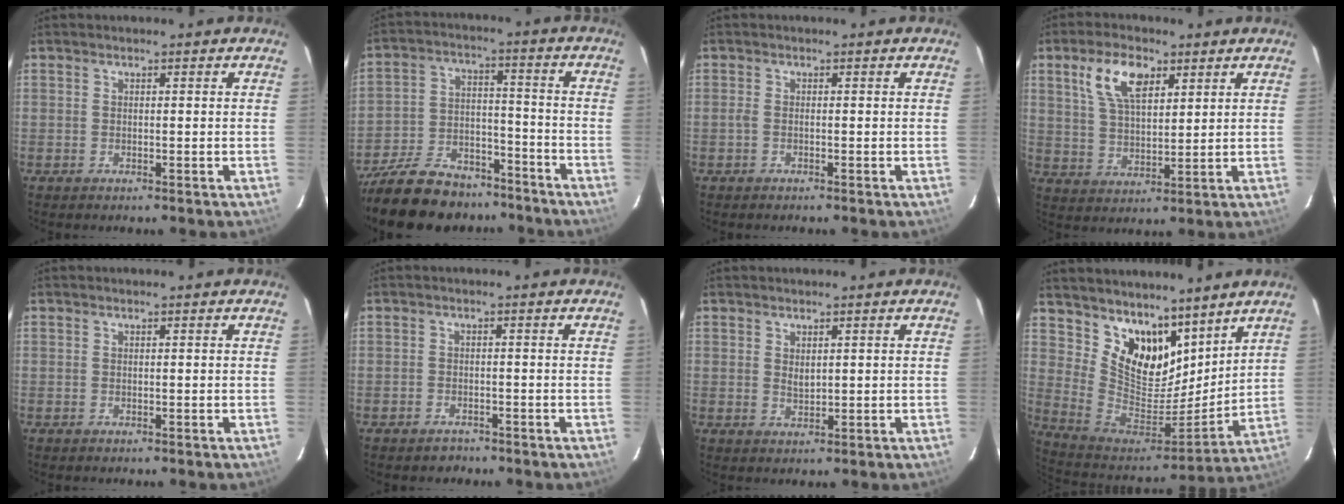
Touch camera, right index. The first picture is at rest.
{"total": 21.5, "force": [-17.2, 9.7, 8.4], "torque": [-0.198, 0.017, -0.259]}
{"total": 0.7, "force": [-0.2, 0.2, 0.6], "torque": [-0.013, 0.002, -0.006]}
{"total": 9.6, "force": [4.7, 4.6, 6.9], "torque": [-0.135, 0.017, 0.092]}
{"total": 0.0}
{"total": 2.7, "force": [-2.0, 1.8, 0.2], "torque": [-0.012, 0.007, -0.030]}
{"total": 1.9, "force": [1.0, 1.1, 1.2], "torque": [-0.018, 0.000, 0.019]}
{"total": 16.4, "force": [11.6, 9.1, 7.3], "torque": [-0.151, -0.018, 0.220]}